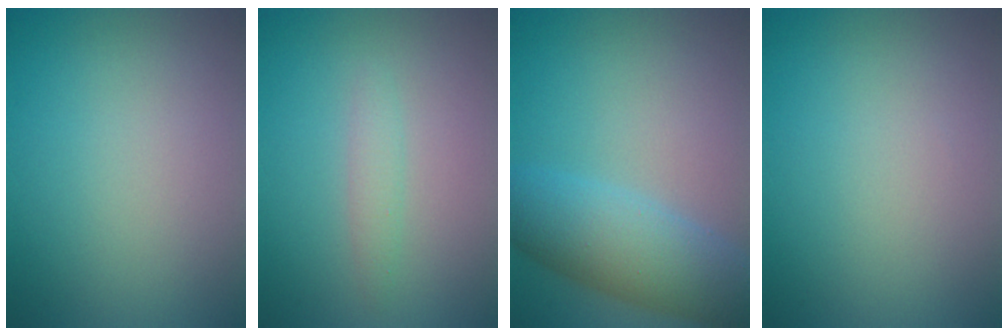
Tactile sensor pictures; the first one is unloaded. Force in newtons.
{"total": 1.3, "press": 1.3, "slide": 0.0}
{"total": 7.1, "press": 7.0, "slide": 0.3}
{"total": 0.0}